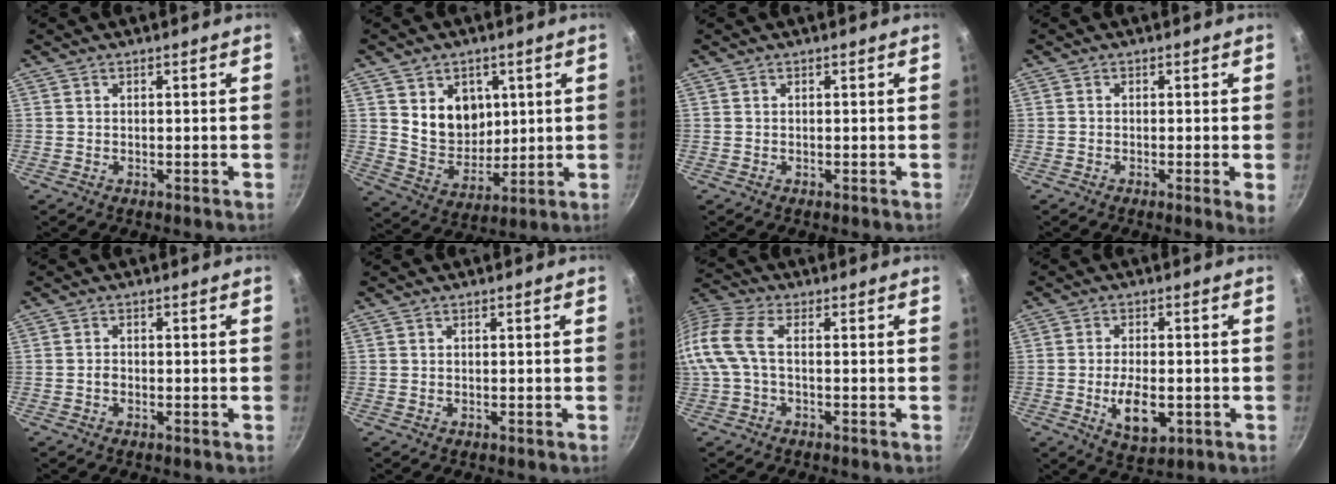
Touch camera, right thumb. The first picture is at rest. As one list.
[{"total": 10.6, "force": [3.0, 8.7, 5.4], "torque": [-0.055, -0.029, 0.065]}, {"total": 0.0}, {"total": 2.6, "force": [-0.5, 0.2, 2.5], "torque": [-0.039, -0.009, -0.012]}, {"total": 1.1, "force": [-0.5, 0.7, 0.7], "torque": [-0.015, 0.006, -0.011]}, {"total": 0.0}, {"total": 11.4, "force": [-0.6, 6.0, 9.7], "torque": [-0.231, 0.020, -0.029]}, {"total": 8.3, "force": [-1.9, 4.2, 6.9], "torque": [-0.112, 0.001, -0.026]}]